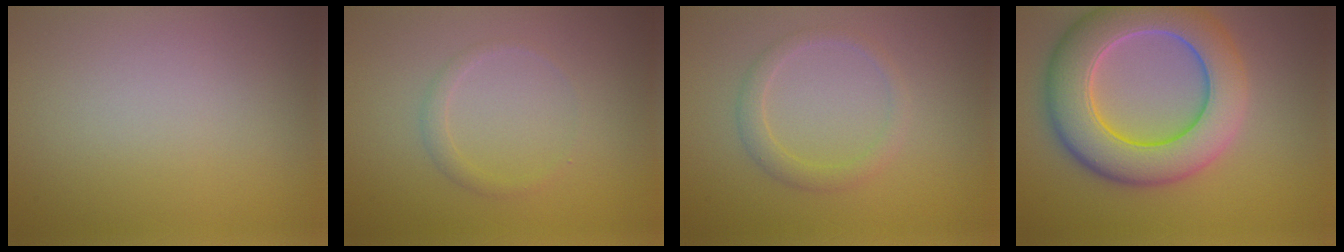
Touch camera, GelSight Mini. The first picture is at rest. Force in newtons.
{"total": 1.1, "press": 1.1, "slide": 0.0}
{"total": 1.9, "press": 1.9, "slide": 0.1}
{"total": 9.5, "press": 9.5, "slide": 0.9}